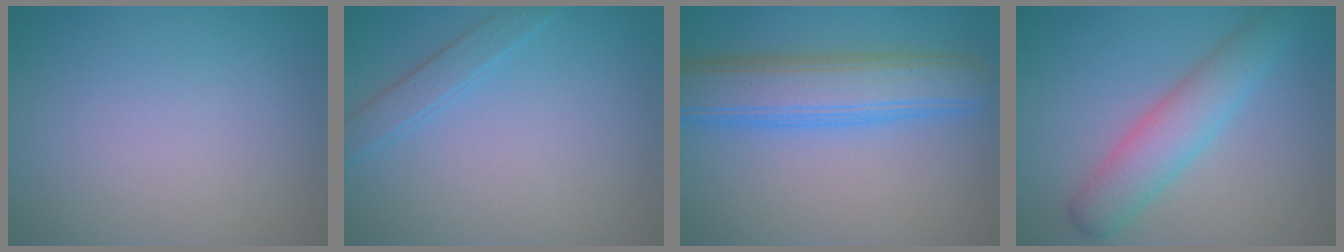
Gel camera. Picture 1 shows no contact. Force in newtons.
{"total": 1.6, "press": 1.6, "slide": 0.1}
{"total": 6.6, "press": 6.6, "slide": 0.2}
{"total": 4.3, "press": 4.3, "slide": 0.2}